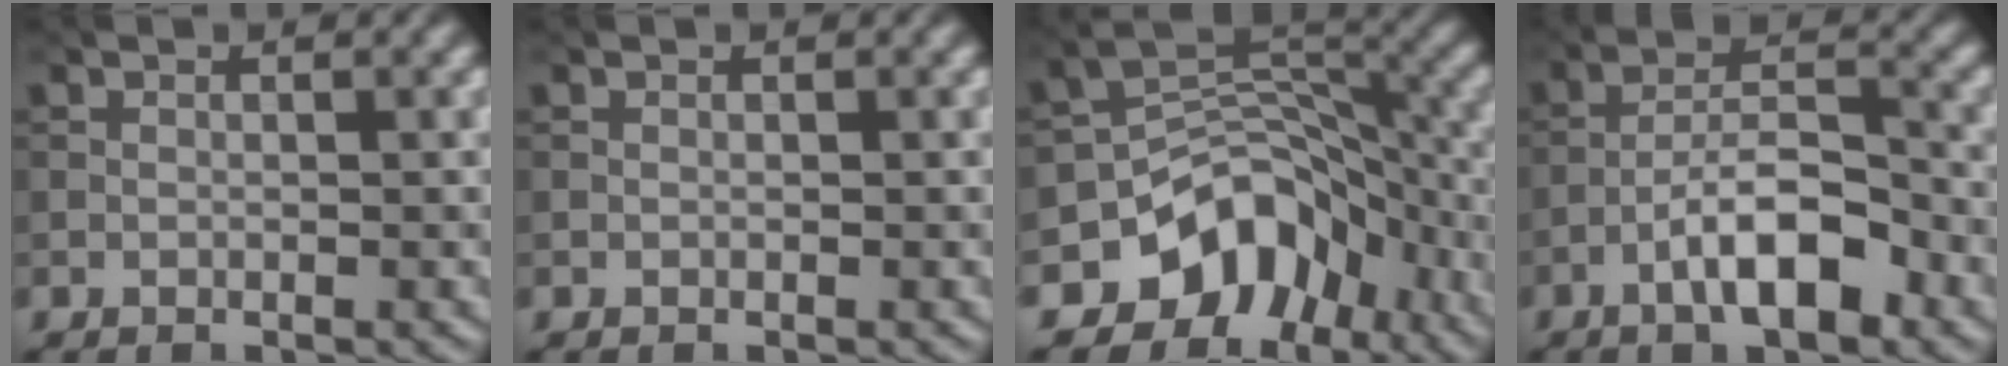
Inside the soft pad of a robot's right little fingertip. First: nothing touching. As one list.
[{"total": 0.0}, {"total": 9.1, "force": [-5.5, 6.2, 3.7], "torque": [-0.039, 0.007, -0.104]}, {"total": 6.3, "force": [-3.2, 1.8, 5.1], "torque": [-0.086, 0.014, -0.058]}]